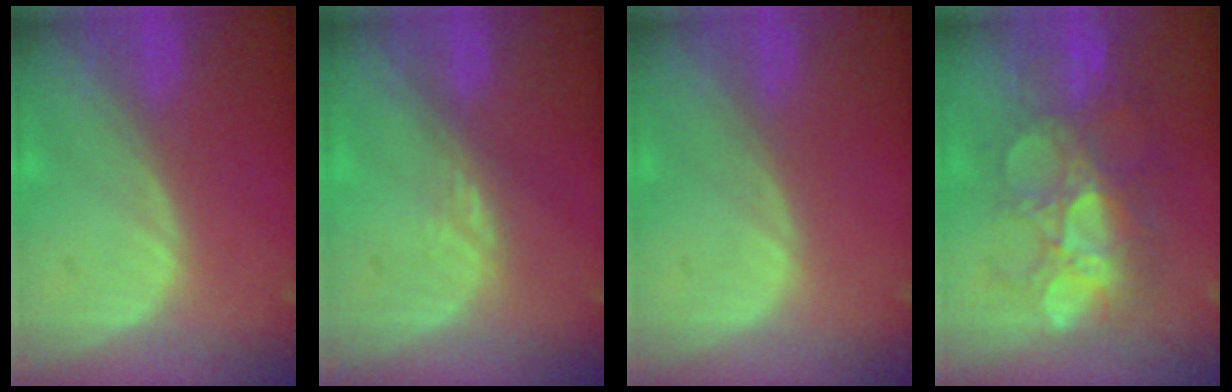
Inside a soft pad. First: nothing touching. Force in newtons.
{"total": 2.0, "press": 1.5, "slide": 1.3}
{"total": 0.0}
{"total": 9.3, "press": 9.0, "slide": 2.6}